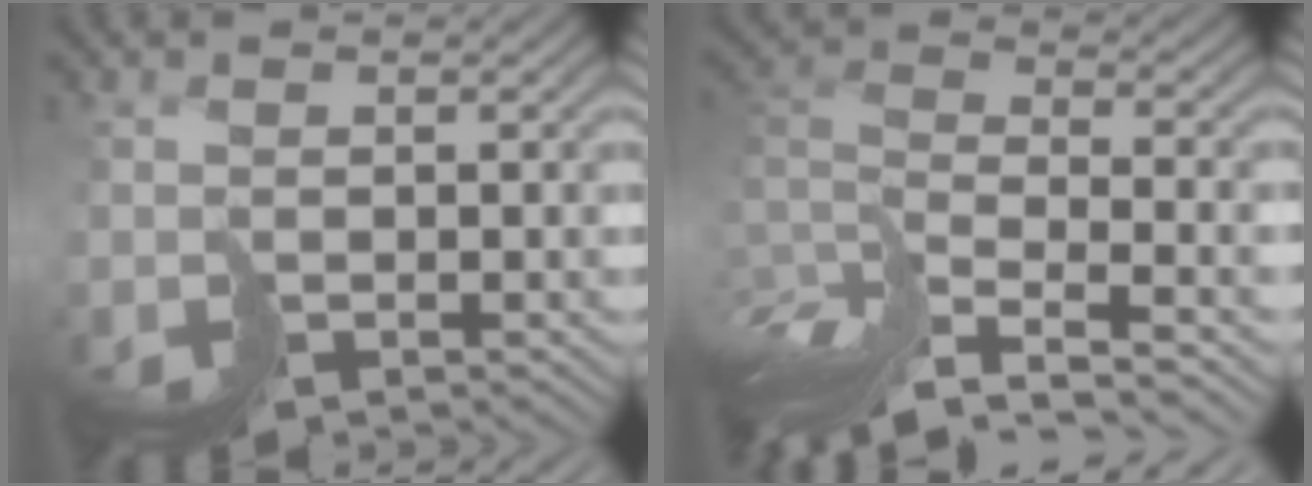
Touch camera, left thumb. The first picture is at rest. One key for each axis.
{"total": 10.9, "fx": -7.9, "fy": 2.7, "fz": 7.0, "tx": -0.160, "ty": 0.001, "tz": -0.153}